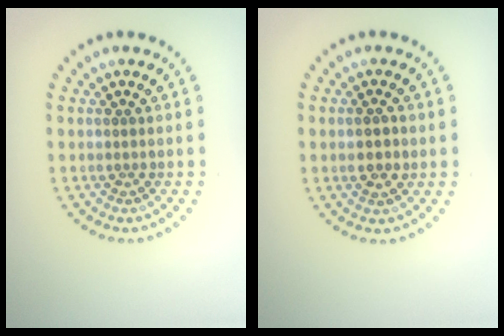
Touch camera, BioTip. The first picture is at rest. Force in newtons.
{"total": 1.5, "press": 1.5, "slide": 0.2}